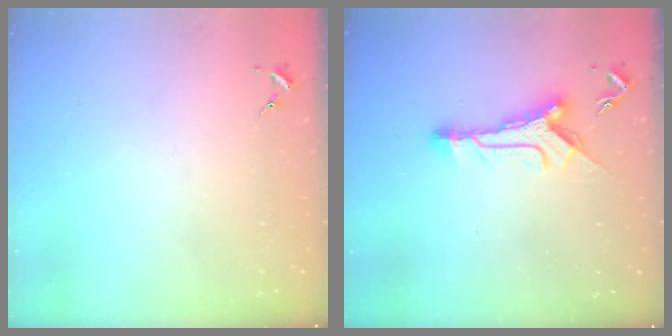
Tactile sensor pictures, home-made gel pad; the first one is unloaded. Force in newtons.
{"total": 10.7, "press": 10.7, "slide": 0.4}